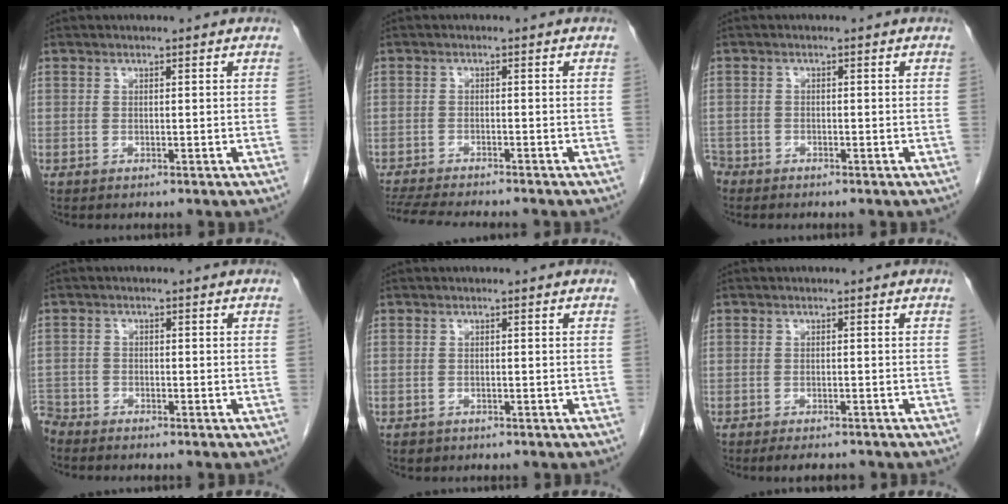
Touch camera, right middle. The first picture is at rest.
{"total": 11.3, "force": [-10.1, 1.2, 5.1], "torque": [-0.078, -0.017, -0.146]}
{"total": 2.7, "force": [-2.4, 1.3, 0.1], "torque": [-0.004, 0.001, -0.046]}
{"total": 3.0, "force": [-3.0, 0.6, -0.1], "torque": [0.006, -0.008, -0.057]}
{"total": 1.0, "force": [-0.6, 0.7, 0.2], "torque": [-0.010, 0.002, -0.004]}
{"total": 3.8, "force": [-3.3, 1.1, 1.6], "torque": [-0.018, -0.004, -0.045]}